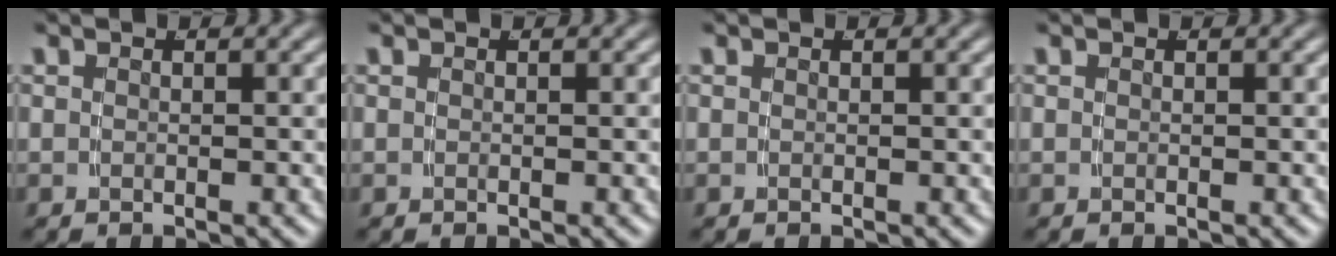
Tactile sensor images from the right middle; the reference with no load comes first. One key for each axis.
{"total": 0.0}
{"total": 0.0}
{"total": 0.0}